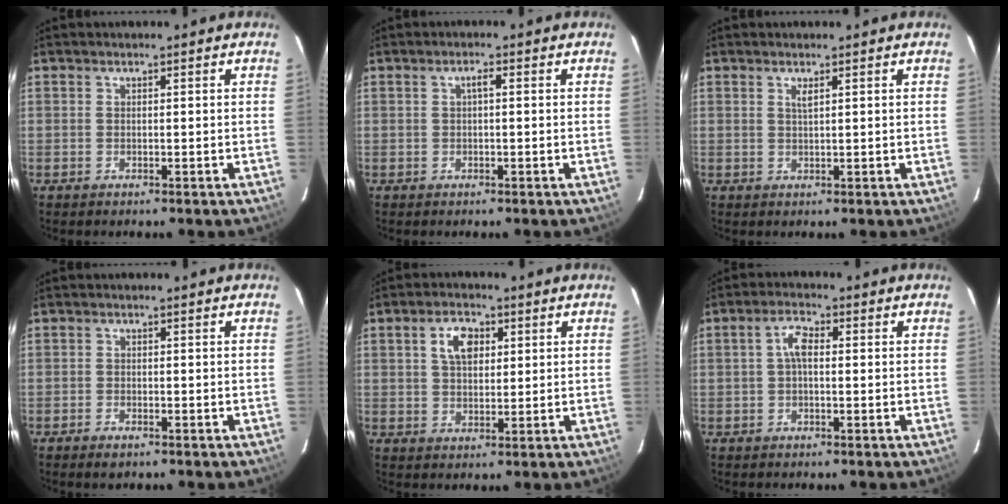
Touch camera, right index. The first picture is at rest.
{"total": 1.2, "force": [0.1, 0.3, 1.2], "torque": [-0.021, 0.007, 0.000]}
{"total": 1.1, "force": [0.6, 0.1, 0.9], "torque": [-0.018, 0.000, 0.011]}
{"total": 1.8, "force": [-1.3, 0.7, 0.9], "torque": [-0.025, -0.002, -0.027]}
{"total": 5.6, "force": [1.9, 3.5, 4.0], "torque": [-0.068, 0.016, 0.037]}
{"total": 3.4, "force": [0.1, 1.6, 3.0], "torque": [-0.061, 0.012, 0.003]}